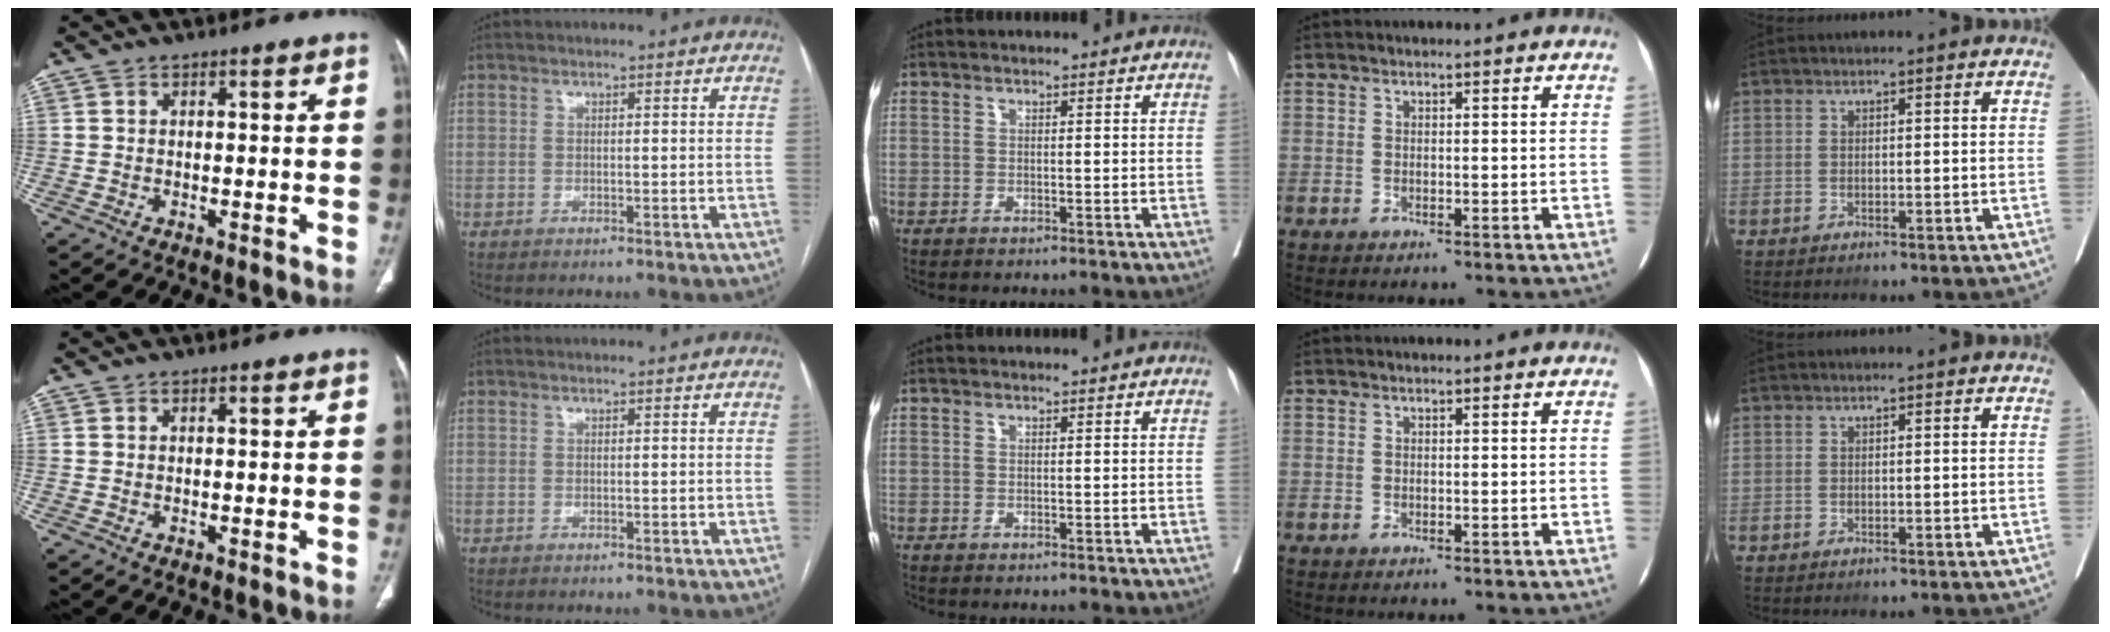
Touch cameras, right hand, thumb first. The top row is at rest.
{}